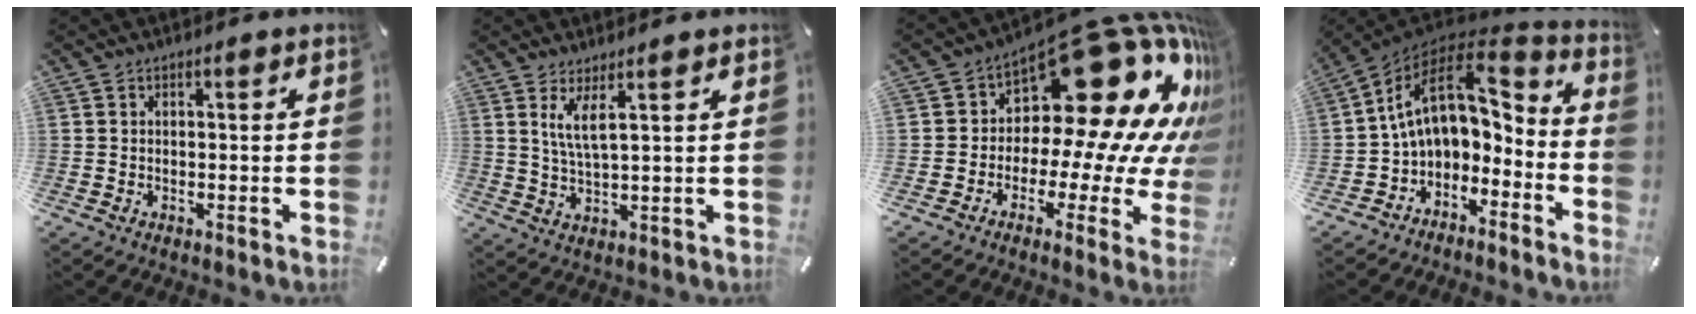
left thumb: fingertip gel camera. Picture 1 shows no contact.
{"total": 5.8, "force": [2.9, 0.9, 4.9], "torque": [-0.105, -0.004, 0.051]}
{"total": 24.1, "force": [10.9, 12.0, 17.9], "torque": [-0.237, -0.108, 0.199]}
{"total": 12.7, "force": [2.1, 8.9, 8.8], "torque": [-0.150, -0.012, 0.041]}